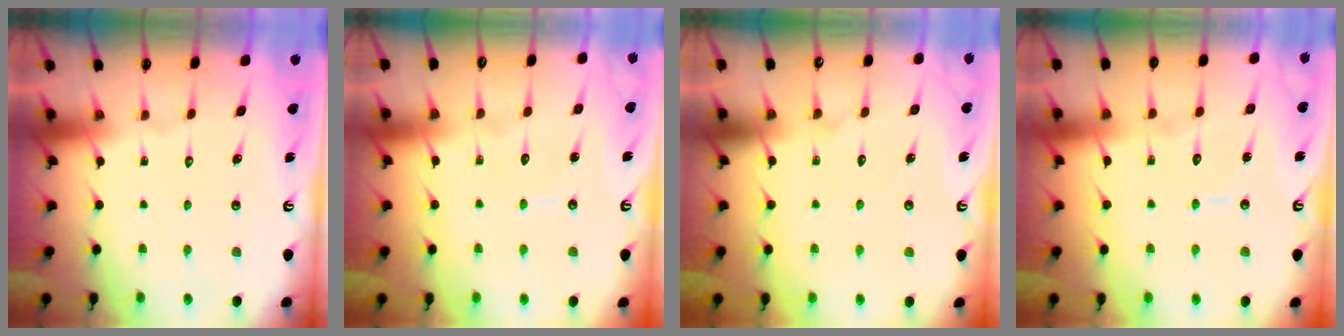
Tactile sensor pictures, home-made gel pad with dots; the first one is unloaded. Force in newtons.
{"total": 4.3, "press": 4.3, "slide": 0.2}
{"total": 5.0, "press": 5.0, "slide": 0.5}
{"total": 5.7, "press": 5.6, "slide": 0.6}